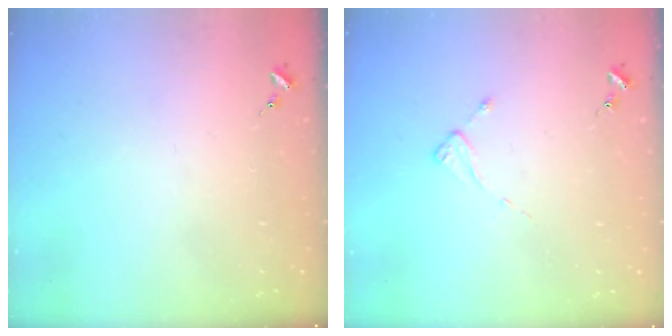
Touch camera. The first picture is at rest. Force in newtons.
{"total": 2.0, "press": 2.0, "slide": 0.3}